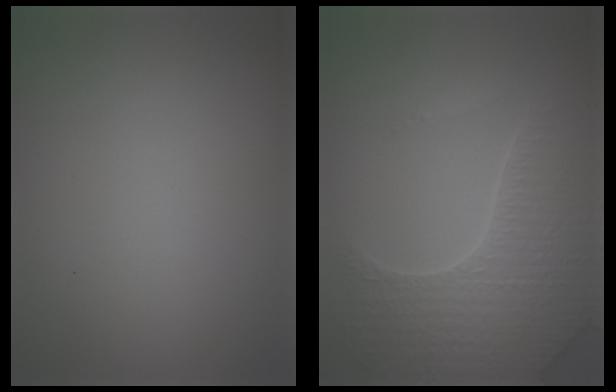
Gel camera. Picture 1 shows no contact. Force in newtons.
{"total": 6.1, "press": 4.9, "slide": 3.7}